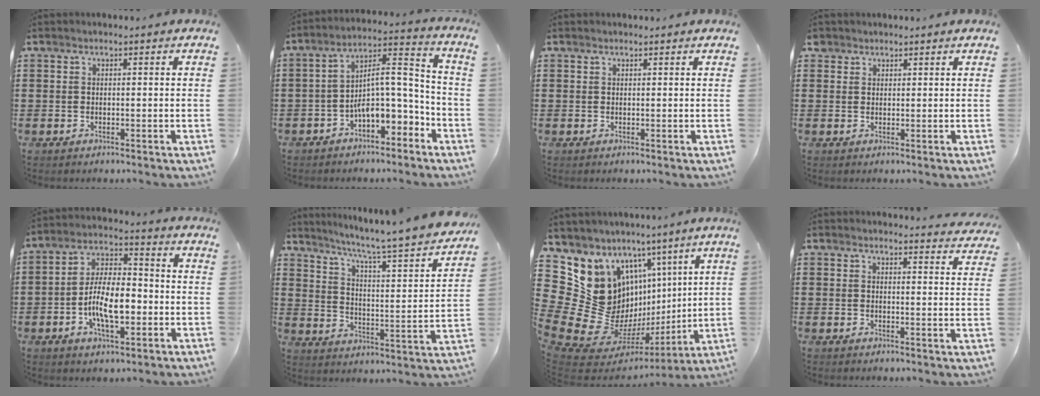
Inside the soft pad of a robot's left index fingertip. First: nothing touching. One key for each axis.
{"total": 7.6, "fx": -4.8, "fy": 2.8, "fz": 5.2, "tx": -0.091, "ty": -0.002, "tz": -0.095}
{"total": 0.6, "fx": 0.4, "fy": 0.4, "fz": -0.2, "tx": 0.002, "ty": 0.002, "tz": 0.008}
{"total": 1.6, "fx": 1.3, "fy": 0.9, "fz": -0.1, "tx": -0.004, "ty": 0.006, "tz": 0.026}
{"total": 9.3, "fx": -2.6, "fy": 4.1, "fz": 7.9, "tx": -0.171, "ty": 0.001, "tz": -0.054}
{"total": 4.6, "fx": 4.0, "fy": -0.4, "fz": 2.4, "tx": -0.069, "ty": -0.044, "tz": 0.054}
{"total": 18.1, "fx": 2.5, "fy": 15.9, "fz": 8.2, "tx": -0.208, "ty": -0.076, "tz": 0.101}
{"total": 2.7, "fx": 2.7, "fy": 0.0, "fz": 0.1, "tx": -0.004, "ty": -0.015, "tz": 0.049}